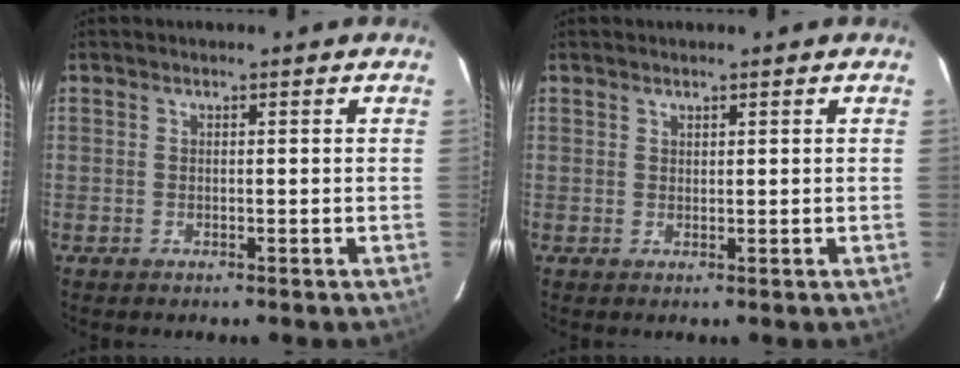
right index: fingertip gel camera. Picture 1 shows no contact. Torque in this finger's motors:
{"motor_torque": [-0.15, 0.07, -0.03, 0.00]}